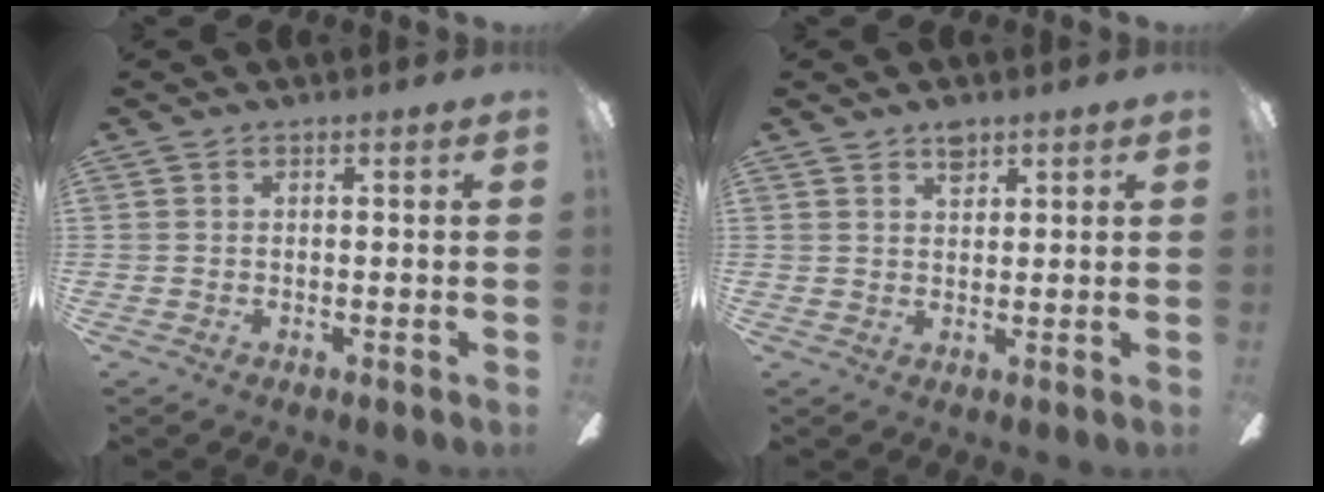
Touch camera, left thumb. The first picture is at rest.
{"total": 3.1, "force": [2.4, 1.6, 1.2], "torque": [-0.012, -0.007, 0.041]}